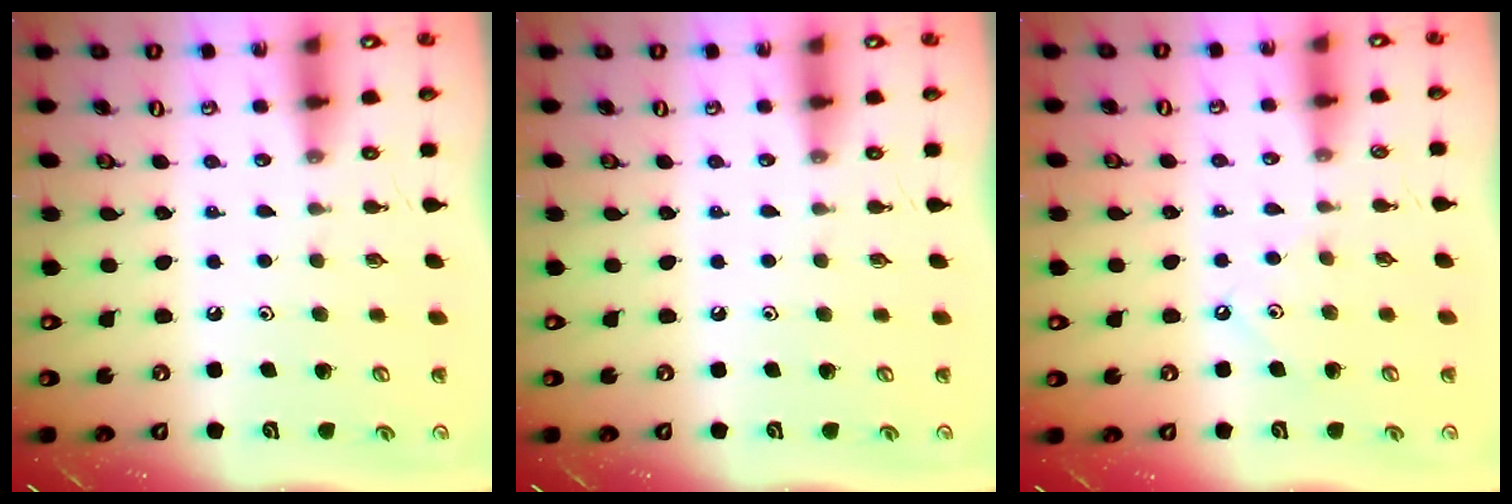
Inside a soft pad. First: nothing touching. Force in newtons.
{"total": 0.0}
{"total": 3.3, "press": 3.3, "slide": 0.4}